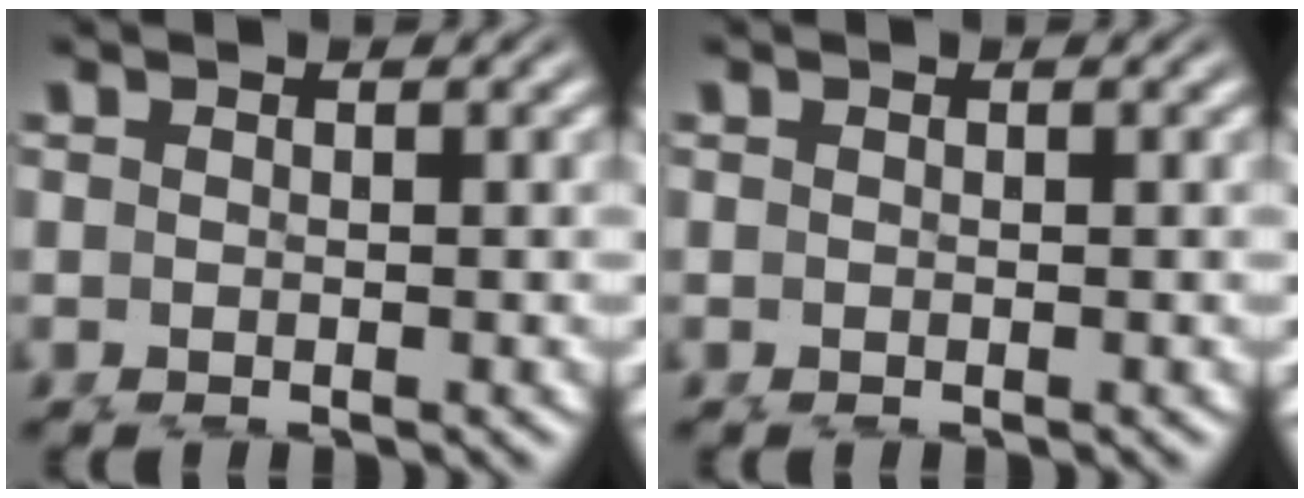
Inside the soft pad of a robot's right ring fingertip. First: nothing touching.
{"total": 0.0}